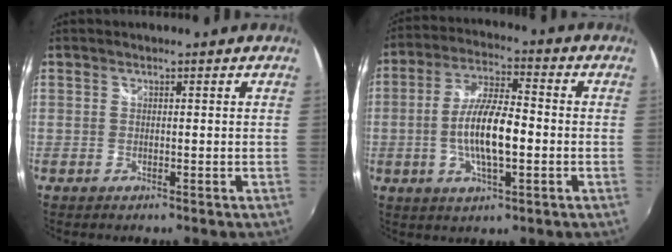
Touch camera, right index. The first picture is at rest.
{"total": 11.5, "force": [-2.0, 3.4, 10.8], "torque": [-0.213, 0.002, -0.037]}